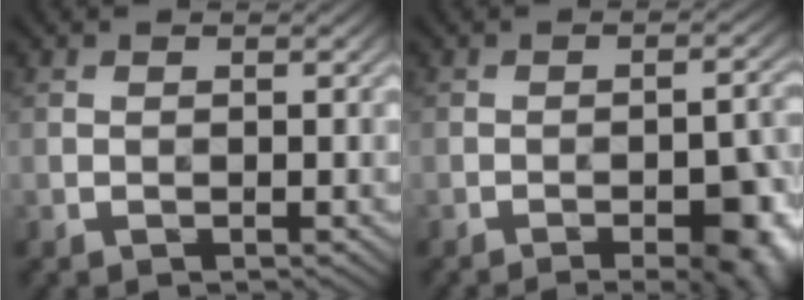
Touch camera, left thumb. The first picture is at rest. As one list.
[{"total": 9.1, "force": [-4.8, 2.5, 7.3], "torque": [-0.104, 0.005, -0.053]}]